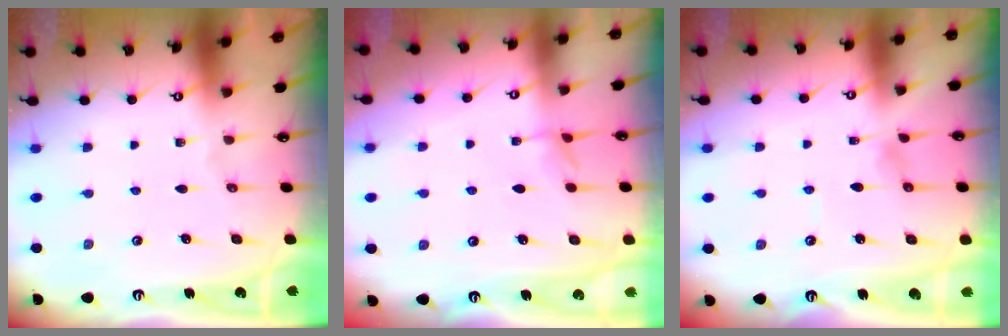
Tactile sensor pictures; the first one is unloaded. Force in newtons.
{"total": 3.5, "press": 3.5, "slide": 0.4}
{"total": 0.9, "press": 0.9, "slide": 0.3}